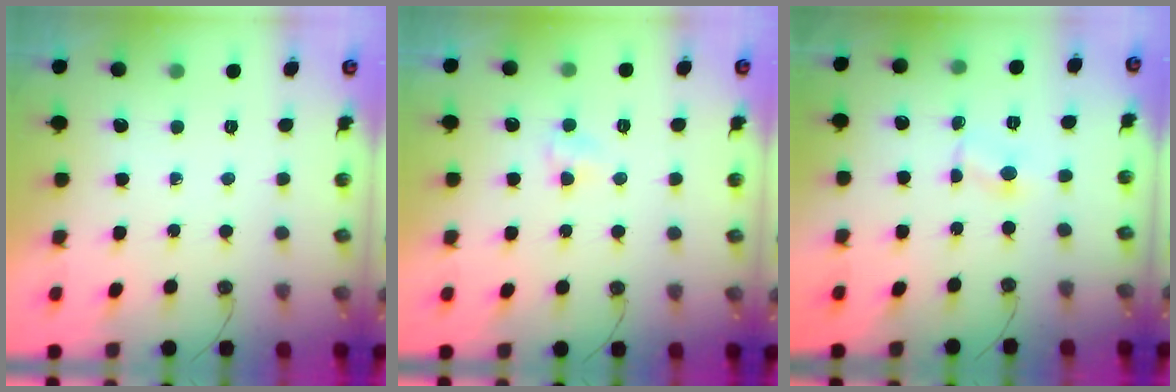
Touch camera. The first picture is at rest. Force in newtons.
{"total": 2.8, "press": 2.8, "slide": 0.3}
{"total": 1.7, "press": 1.6, "slide": 0.2}